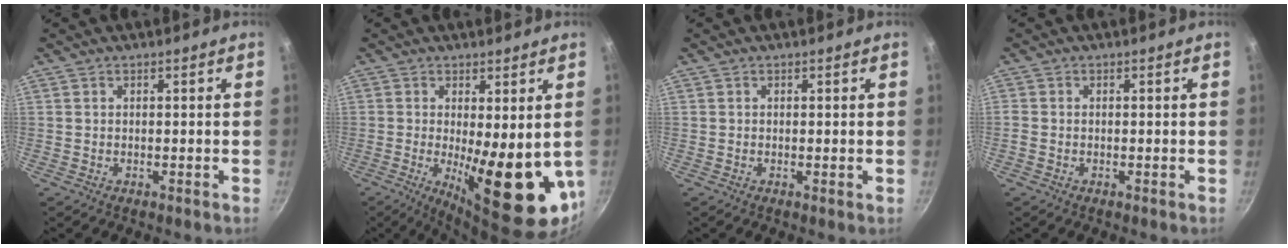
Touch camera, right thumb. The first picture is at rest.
{"total": 16.1, "force": [-1.4, 5.4, 15.1], "torque": [-0.193, -0.028, -0.007]}
{"total": 0.0}
{"total": 1.2, "force": [-0.6, 0.9, 0.5], "torque": [-0.011, 0.001, -0.014]}